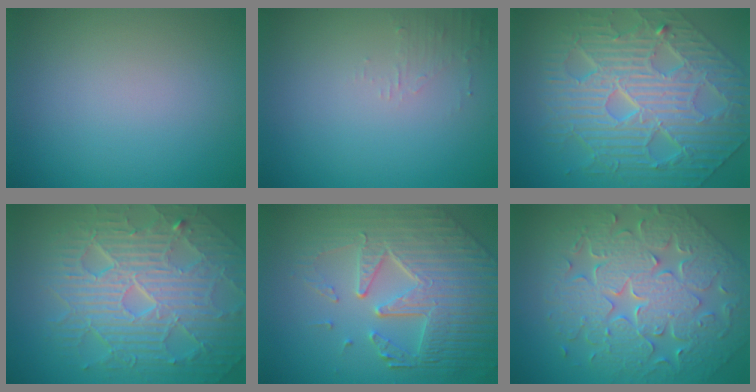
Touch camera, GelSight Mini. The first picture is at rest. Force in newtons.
{"total": 1.3, "press": 1.2, "slide": 0.3}
{"total": 10.8, "press": 7.4, "slide": 7.9}
{"total": 10.1, "press": 6.5, "slide": 7.7}
{"total": 8.8, "press": 6.1, "slide": 6.4}
{"total": 9.0, "press": 7.2, "slide": 5.3}